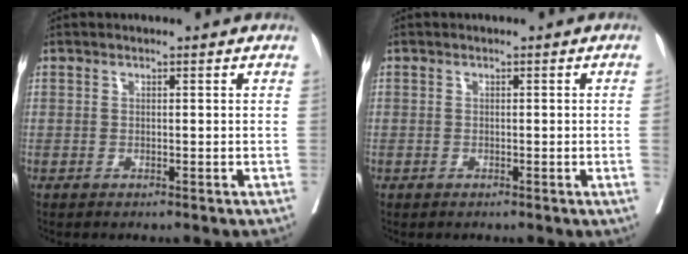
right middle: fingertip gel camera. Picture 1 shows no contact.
{"total": 1.0, "force": [-0.2, -0.4, 0.9], "torque": [-0.008, 0.000, -0.004]}